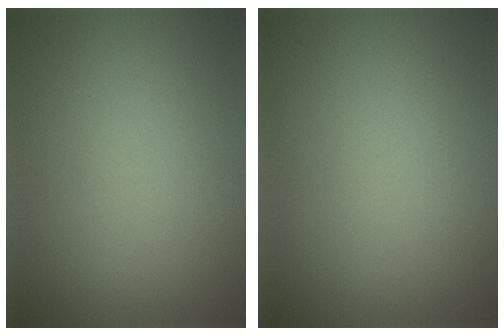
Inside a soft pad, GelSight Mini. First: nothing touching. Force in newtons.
{"total": 0.0}